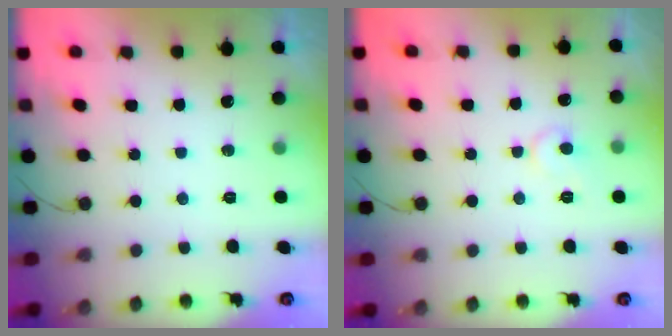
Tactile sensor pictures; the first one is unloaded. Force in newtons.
{"total": 6.9, "press": 6.9, "slide": 0.3}